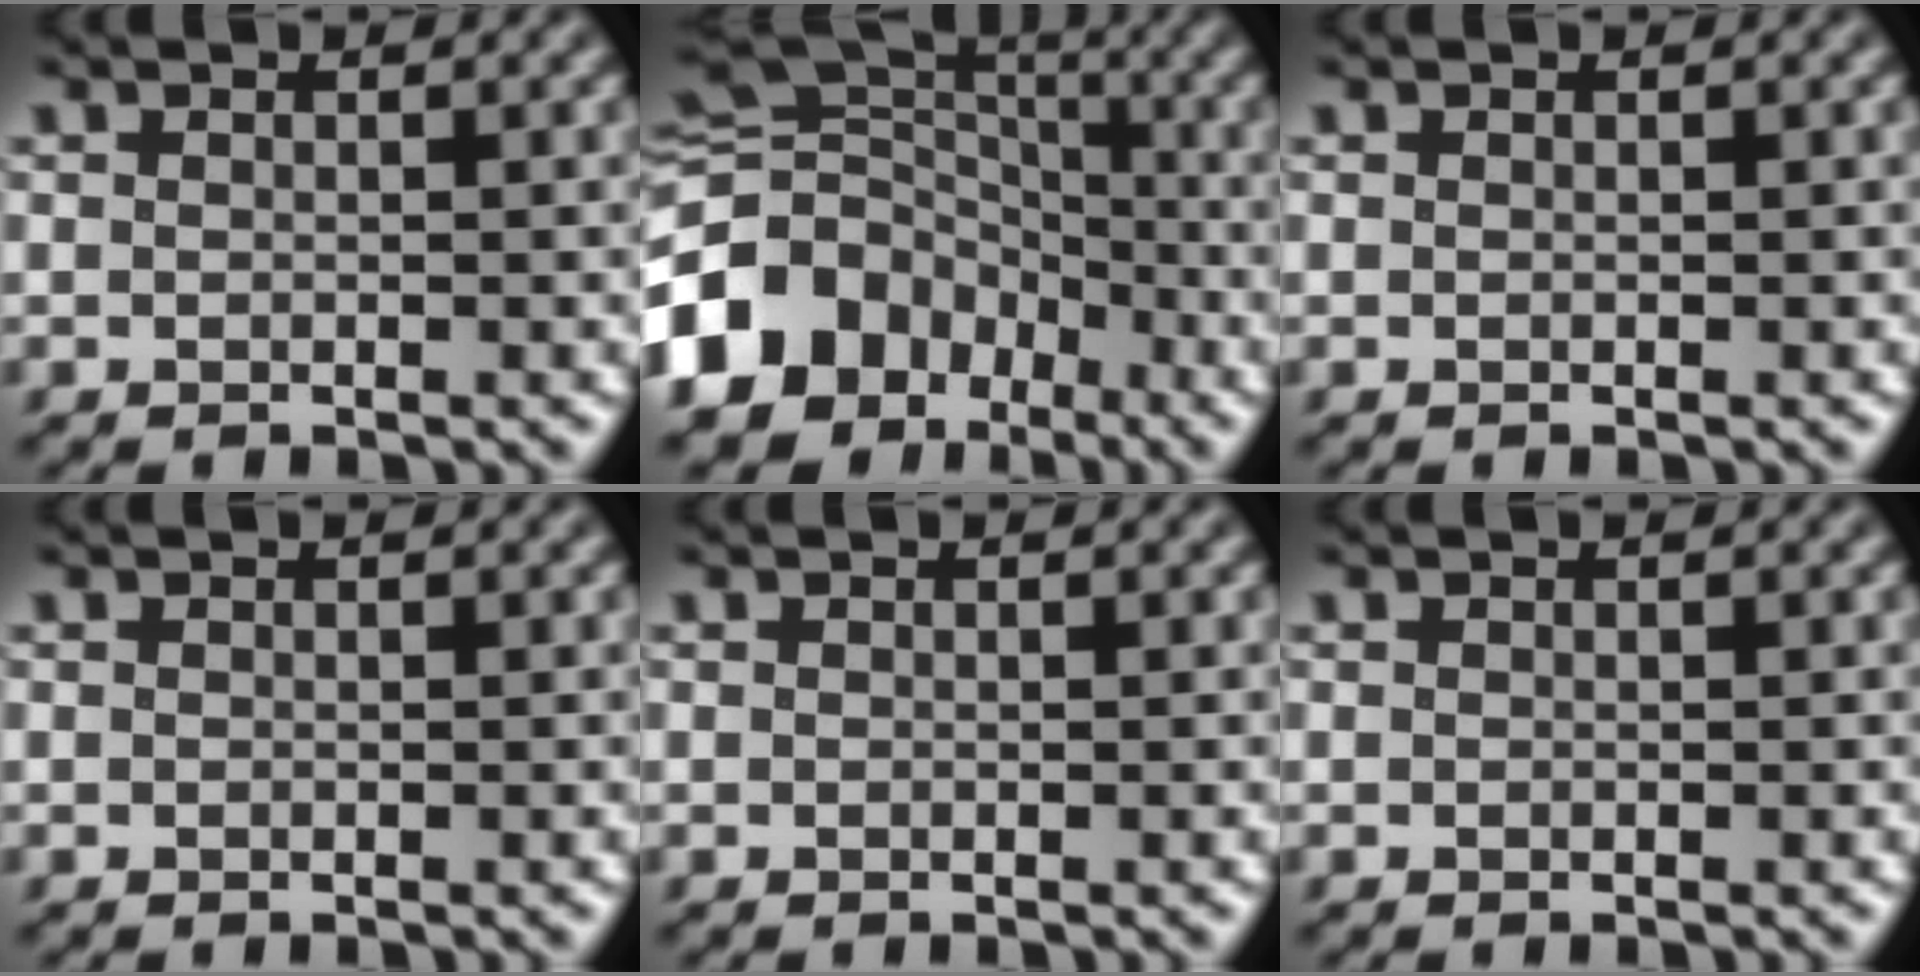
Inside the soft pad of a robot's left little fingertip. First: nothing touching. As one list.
[{"total": 13.0, "force": [-6.4, 9.8, 5.5], "torque": [-0.131, 0.014, -0.126]}, {"total": 0.0}, {"total": 0.0}, {"total": 0.0}, {"total": 0.0}]